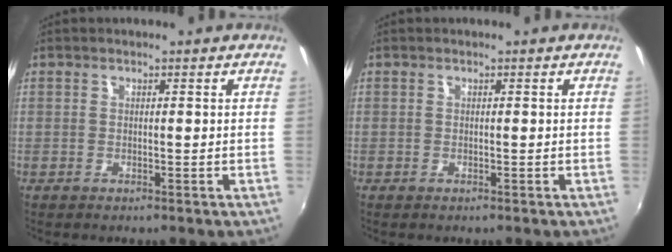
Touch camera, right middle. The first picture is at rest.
{"total": 0.0}